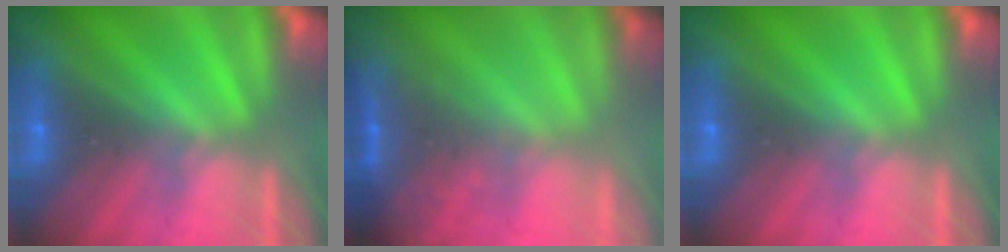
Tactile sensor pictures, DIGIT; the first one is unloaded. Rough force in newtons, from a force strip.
{"total": 1.7}
{"total": 0.0}